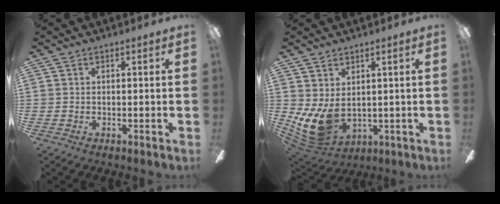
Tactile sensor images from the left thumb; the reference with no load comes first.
{"total": 9.0, "force": [0.7, 5.8, 6.9], "torque": [-0.157, -0.024, 0.017]}